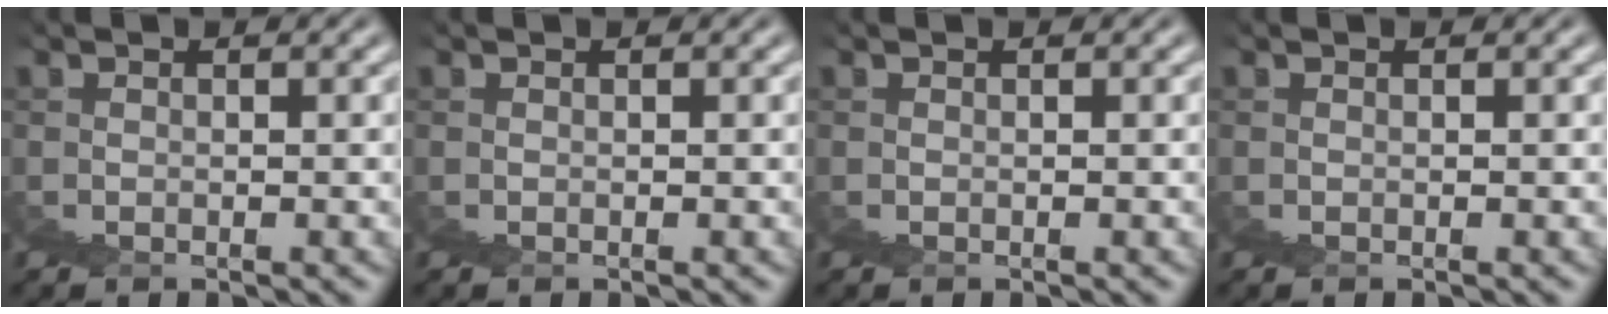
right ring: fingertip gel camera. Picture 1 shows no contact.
{"total": 0.0}
{"total": 0.0}
{"total": 0.0}